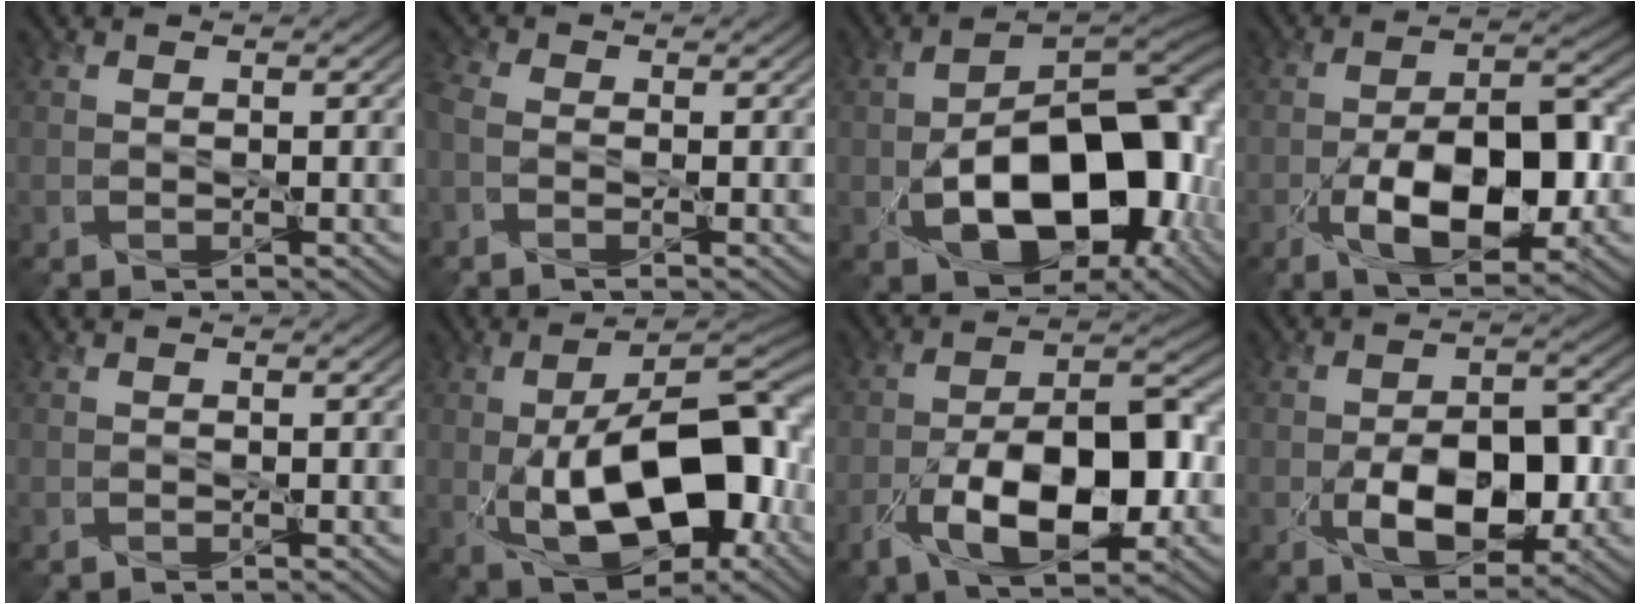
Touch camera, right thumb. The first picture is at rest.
{"total": 2.8, "force": [-1.2, 1.8, 1.9], "torque": [-0.054, -0.003, -0.027]}
{"total": 17.6, "force": [-3.8, 10.5, 13.6], "torque": [-0.197, -0.019, -0.061]}
{"total": 12.0, "force": [-3.5, 5.7, 10.0], "torque": [-0.168, -0.004, -0.058]}
{"total": 0.0}
{"total": 17.0, "force": [-2.4, 8.5, 14.5], "torque": [-0.224, -0.002, -0.048]}
{"total": 13.2, "force": [-4.6, 6.2, 10.7], "torque": [-0.187, -0.004, -0.086]}
{"total": 9.5, "force": [-2.2, 5.4, 7.5], "torque": [-0.129, -0.011, -0.030]}